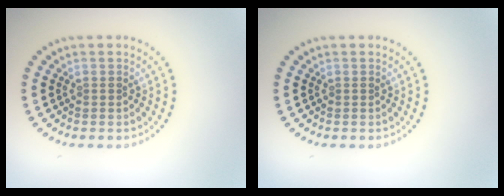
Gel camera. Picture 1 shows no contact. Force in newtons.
{"total": 0.0}